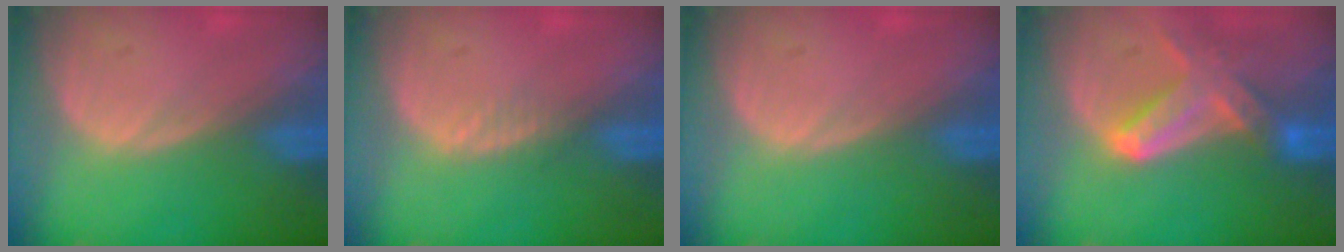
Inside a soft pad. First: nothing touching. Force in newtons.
{"total": 1.4, "press": 1.3, "slide": 0.2}
{"total": 0.0}
{"total": 7.2, "press": 6.6, "slide": 2.9}